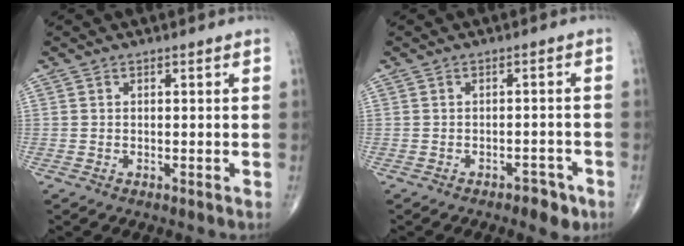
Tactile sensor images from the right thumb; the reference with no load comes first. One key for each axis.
{"total": 3.8, "fx": -2.4, "fy": 1.9, "fz": 2.3, "tx": -0.018, "ty": 0.014, "tz": -0.029}